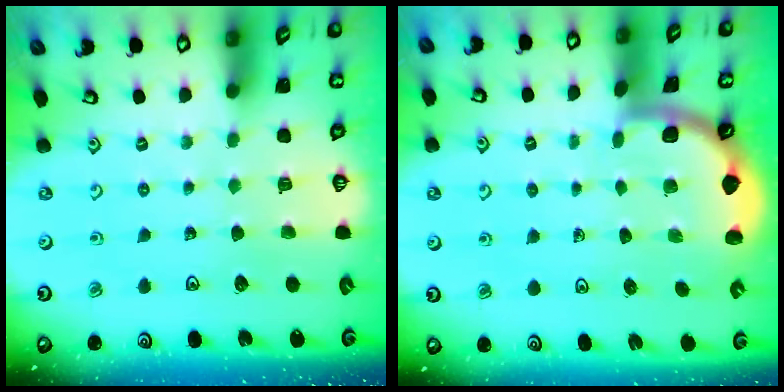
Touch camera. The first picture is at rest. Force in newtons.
{"total": 1.9, "press": 1.9, "slide": 0.0}